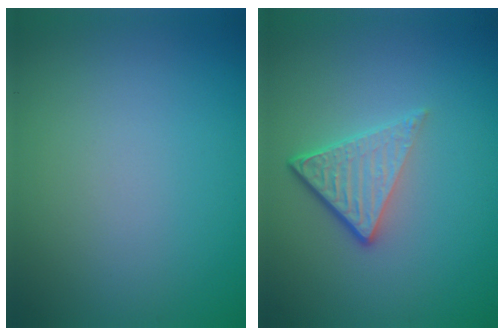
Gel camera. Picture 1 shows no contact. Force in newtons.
{"total": 4.1, "press": 2.7, "slide": 3.1}